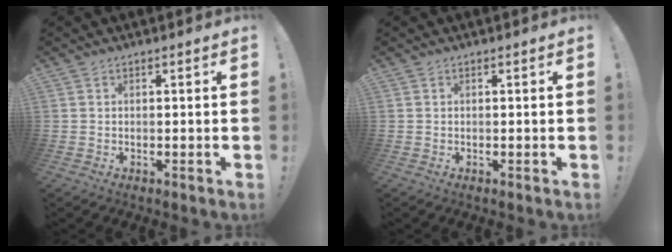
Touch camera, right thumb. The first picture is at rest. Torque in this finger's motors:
{"motor_torque": [-0.02, 0.01, 0.00, 0.00, 0.00]}